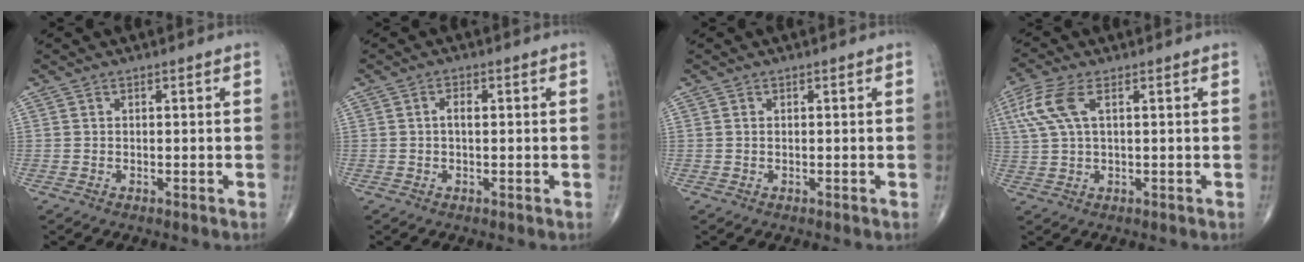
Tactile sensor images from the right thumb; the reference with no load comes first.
{"total": 1.7, "force": [0.1, 0.8, 1.5], "torque": [-0.026, 0.006, 0.000]}
{"total": 0.0}
{"total": 7.5, "force": [2.5, 3.0, 6.3], "torque": [-0.173, 0.014, 0.053]}